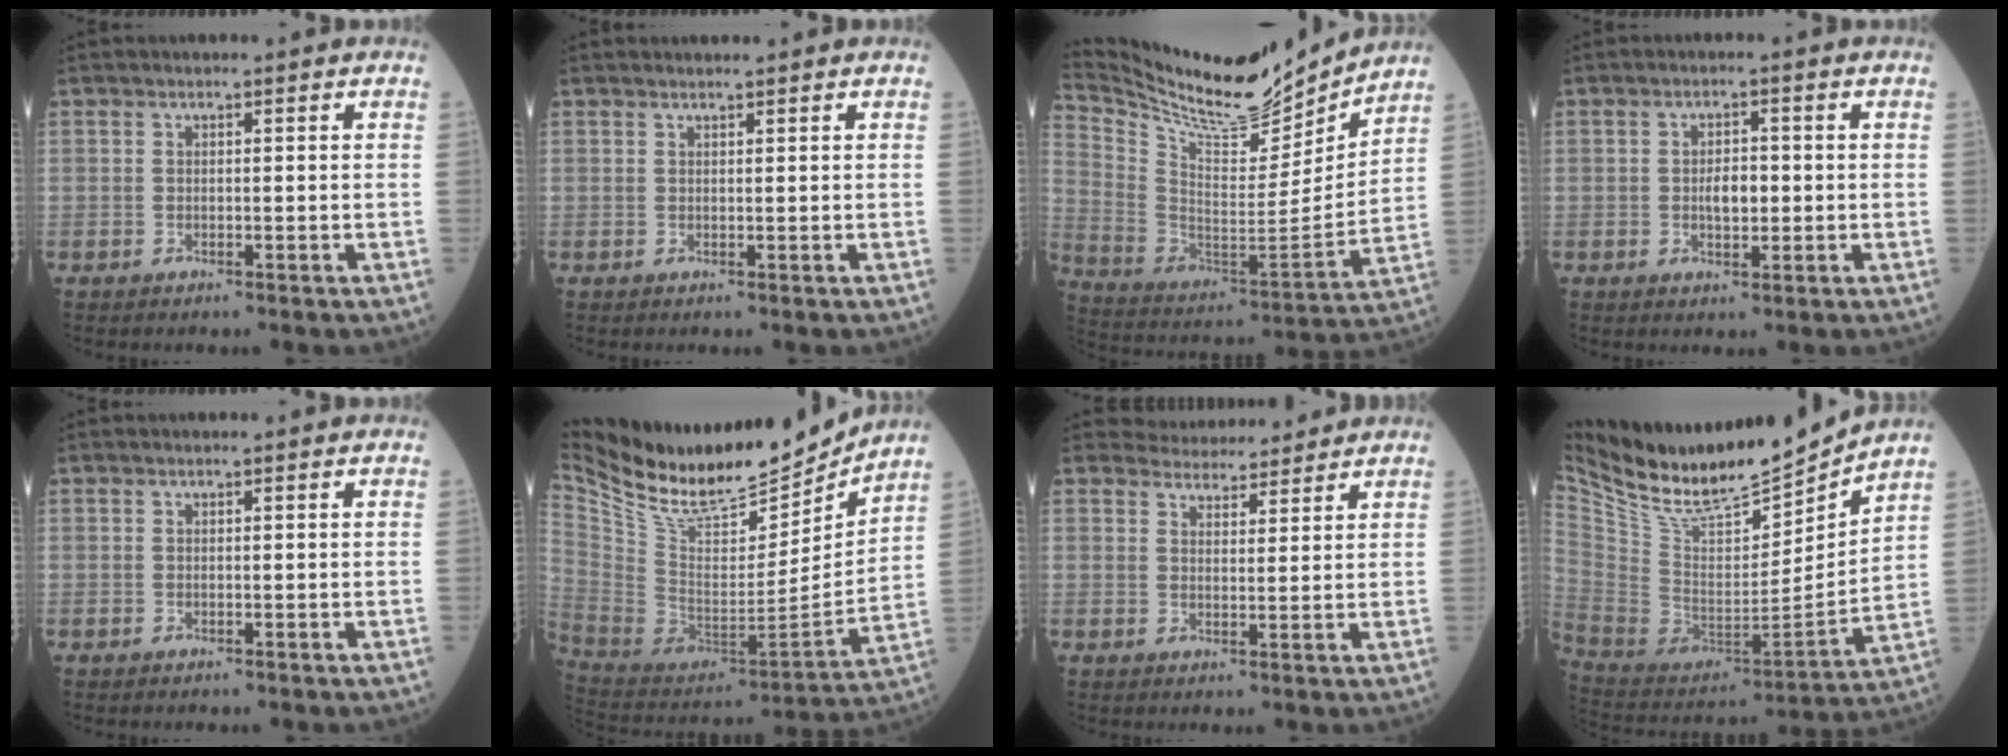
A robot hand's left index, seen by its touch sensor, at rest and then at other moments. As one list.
[{"total": 1.1, "force": [1.1, 0.0, 0.2], "torque": [-0.008, 0.006, 0.021]}, {"total": 19.7, "force": [18.4, 2.6, 6.4], "torque": [-0.143, -0.034, 0.309]}, {"total": 3.1, "force": [-0.1, 1.4, 2.7], "torque": [-0.048, 0.002, -0.001]}, {"total": 0.0}, {"total": 28.7, "force": [24.1, 7.7, 13.5], "torque": [-0.277, -0.013, 0.395]}, {"total": 6.2, "force": [6.0, 1.4, 0.2], "torque": [-0.002, 0.011, 0.084]}, {"total": 20.4, "force": [18.4, 2.9, 8.4], "torque": [-0.174, -0.030, 0.325]}]